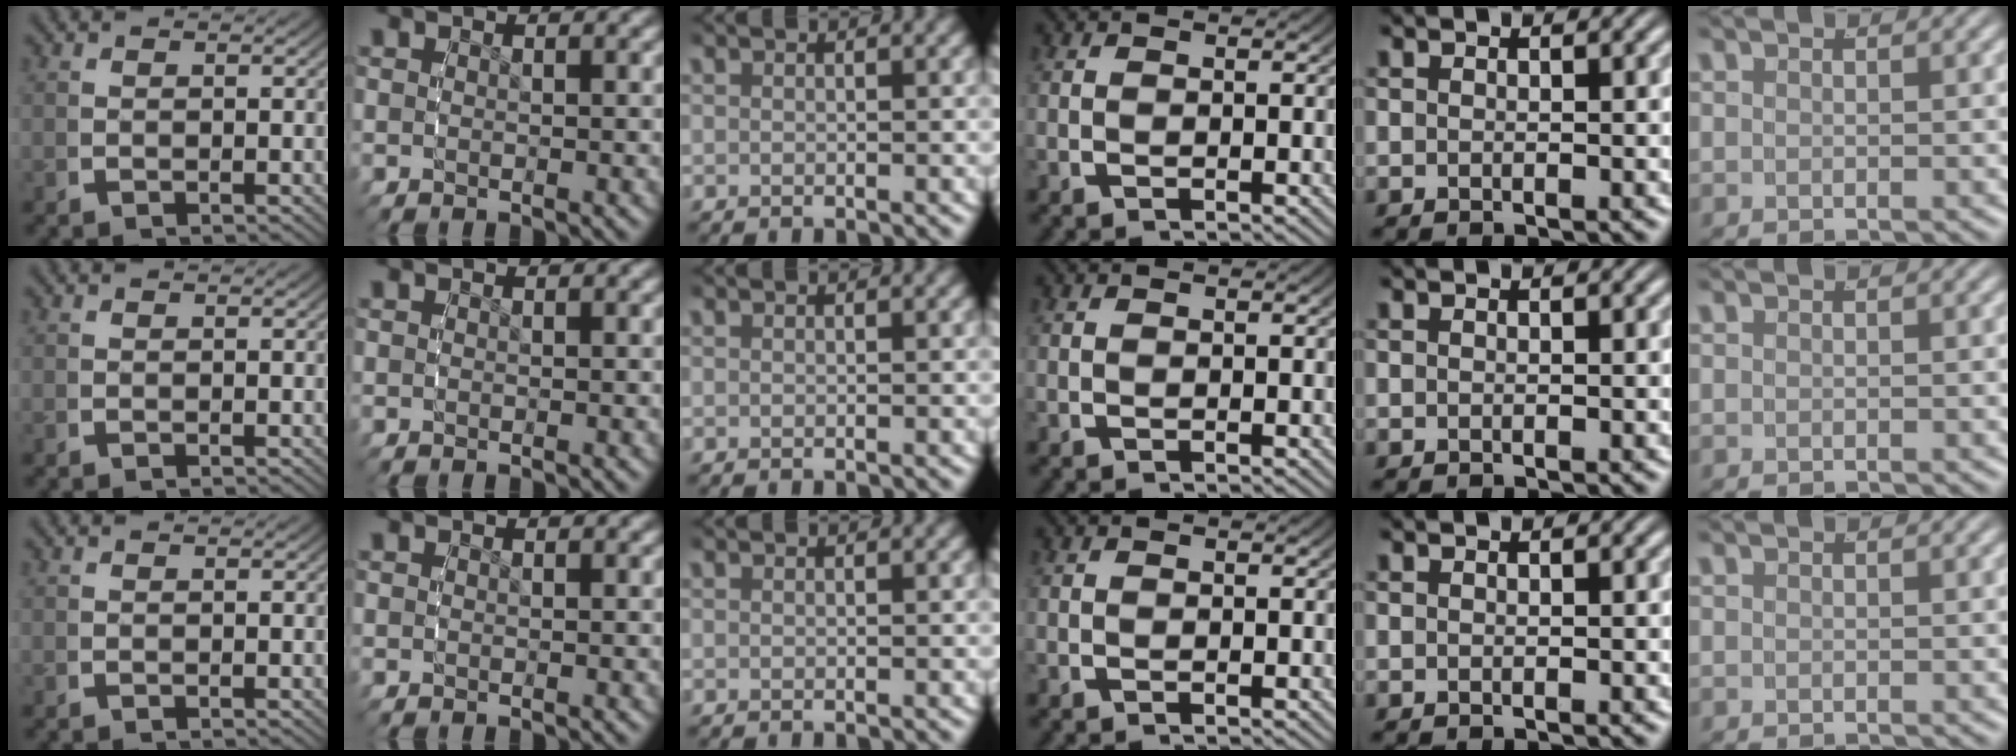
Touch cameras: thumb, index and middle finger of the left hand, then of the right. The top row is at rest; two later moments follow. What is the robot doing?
{"motion": "reach", "object": "bottle cap"}